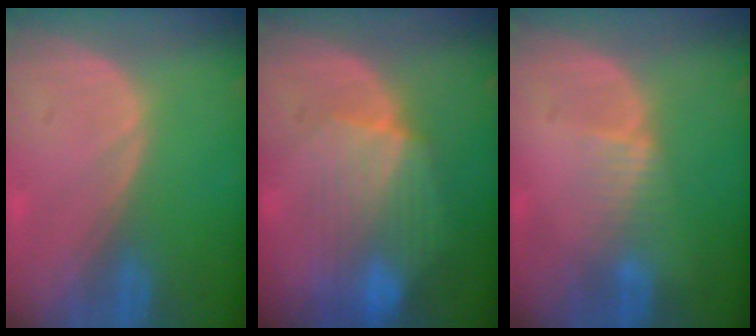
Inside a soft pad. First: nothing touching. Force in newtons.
{"total": 8.5, "press": 8.0, "slide": 3.0}
{"total": 2.4, "press": 2.4, "slide": 0.2}